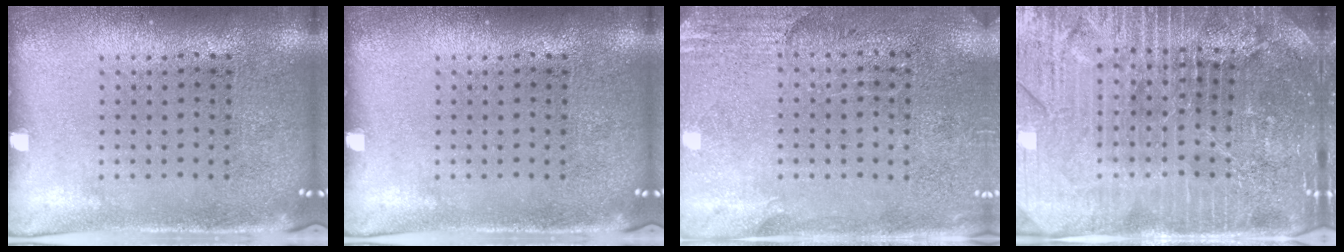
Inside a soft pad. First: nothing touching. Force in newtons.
{"total": 0.0}
{"total": 2.8, "press": 2.4, "slide": 1.4}
{"total": 5.0, "press": 4.6, "slide": 1.9}